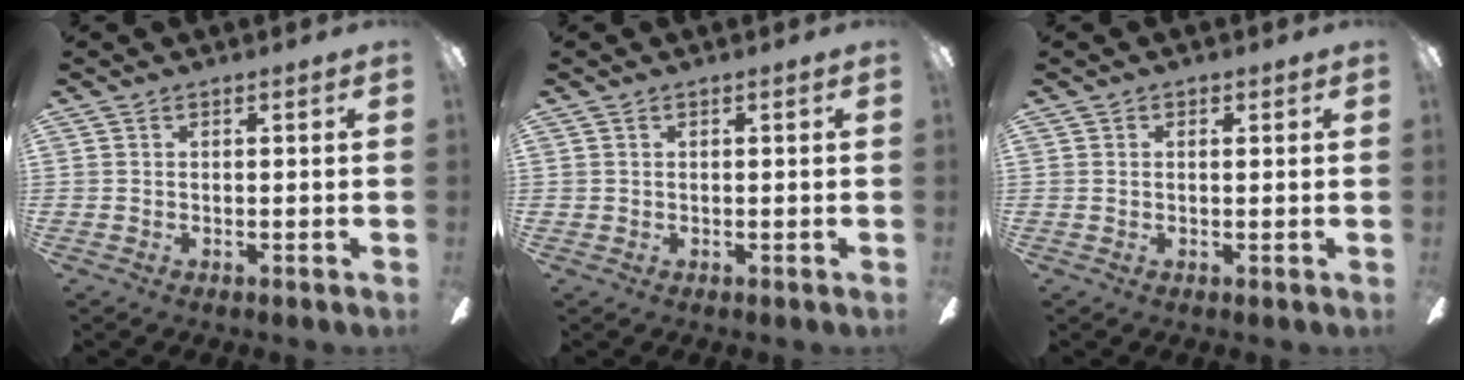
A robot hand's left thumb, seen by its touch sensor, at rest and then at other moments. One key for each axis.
{"total": 0.6, "fx": 0.2, "fy": 0.6, "fz": 0.1, "tx": -0.003, "ty": 0.004, "tz": 0.003}
{"total": 1.1, "fx": 0.5, "fy": 0.7, "fz": 0.7, "tx": 0.001, "ty": -0.002, "tz": 0.004}